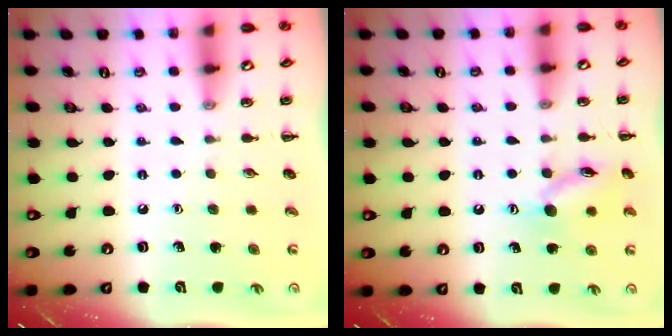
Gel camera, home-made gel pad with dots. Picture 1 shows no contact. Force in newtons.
{"total": 11.7, "press": 11.7, "slide": 0.8}